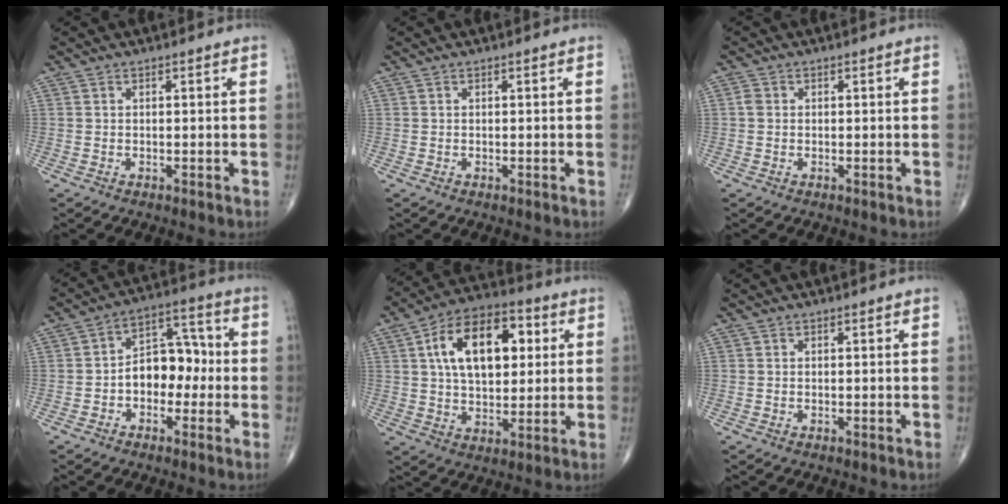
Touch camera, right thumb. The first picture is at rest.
{"total": 0.0}
{"total": 1.2, "force": [0.0, 1.1, 0.6], "torque": [-0.009, 0.002, -0.001]}
{"total": 10.0, "force": [-1.5, 6.8, 7.1], "torque": [-0.074, 0.044, -0.035]}
{"total": 17.5, "force": [4.4, 10.0, 13.7], "torque": [-0.198, 0.010, 0.070]}
{"total": 0.0}